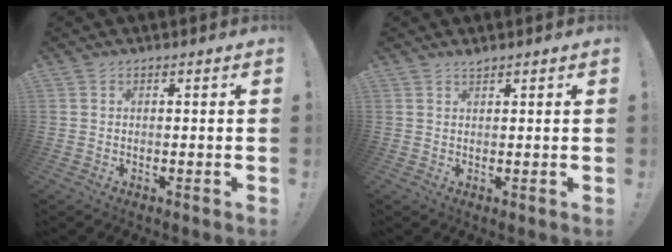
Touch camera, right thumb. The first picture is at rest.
{"total": 1.3, "force": [1.3, 0.0, 0.3], "torque": [-0.002, -0.005, 0.022]}